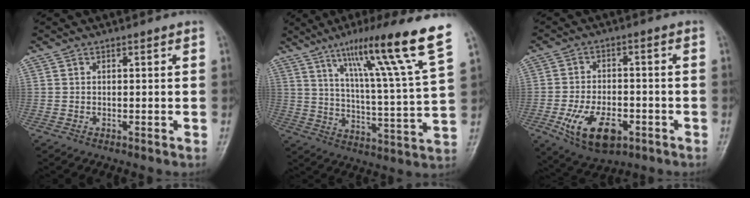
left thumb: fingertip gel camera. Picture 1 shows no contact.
{"total": 19.9, "force": [12.0, 0.6, 15.8], "torque": [-0.228, -0.051, 0.180]}
{"total": 11.7, "force": [-4.7, 6.5, 8.6], "torque": [-0.140, 0.011, -0.072]}